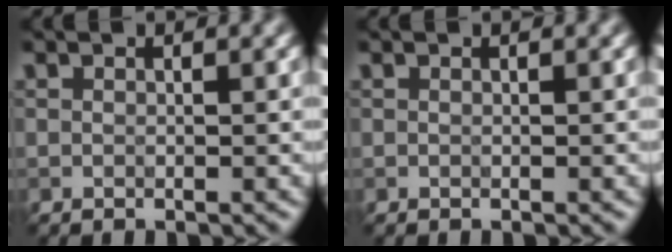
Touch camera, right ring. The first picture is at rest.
{"total": 0.0}